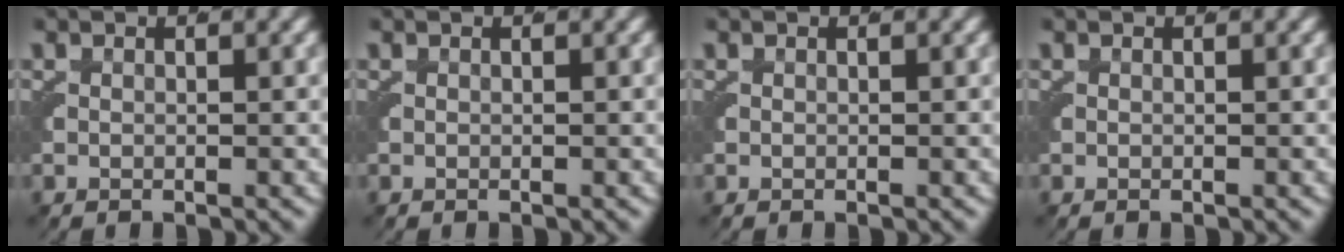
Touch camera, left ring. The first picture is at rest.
{"total": 0.0}
{"total": 0.0}
{"total": 0.0}